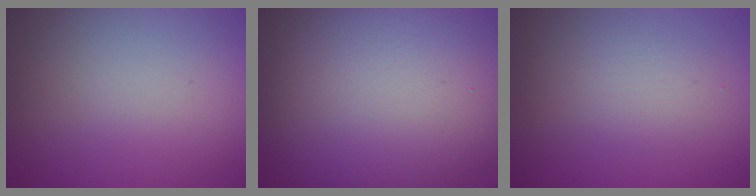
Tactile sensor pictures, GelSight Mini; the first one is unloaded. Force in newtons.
{"total": 14.1, "press": 14.1, "slide": 0.9}
{"total": 1.9, "press": 1.9, "slide": 0.2}